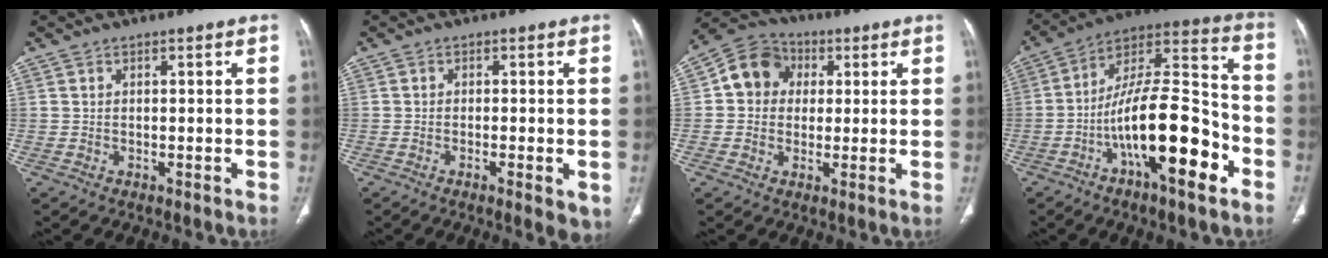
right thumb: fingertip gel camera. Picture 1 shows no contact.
{"total": 4.6, "force": [-1.5, 1.1, 4.2], "torque": [-0.064, -0.009, -0.024]}
{"total": 9.6, "force": [1.7, 8.4, 4.2], "torque": [-0.051, 0.015, 0.015]}
{"total": 21.1, "force": [-8.2, 6.7, 18.2], "torque": [-0.301, 0.065, -0.134]}